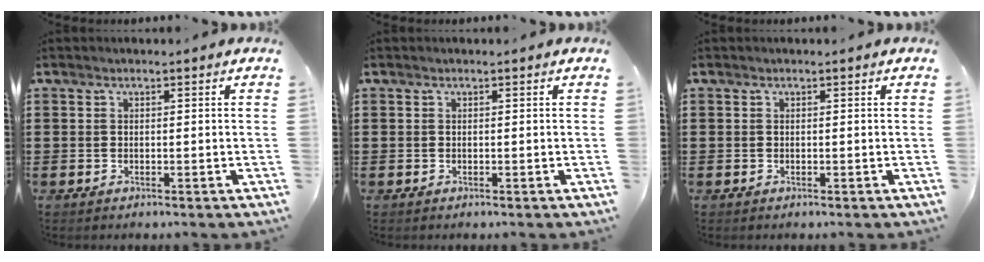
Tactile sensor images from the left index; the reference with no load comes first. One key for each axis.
{"total": 0.0}
{"total": 0.0}